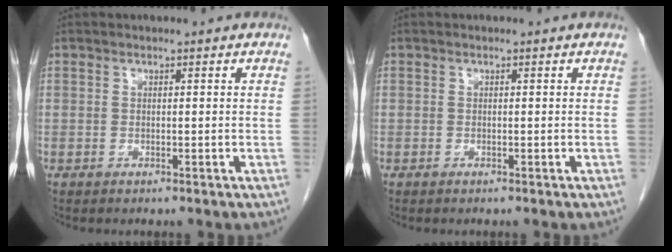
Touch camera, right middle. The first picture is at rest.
{"total": 0.0}